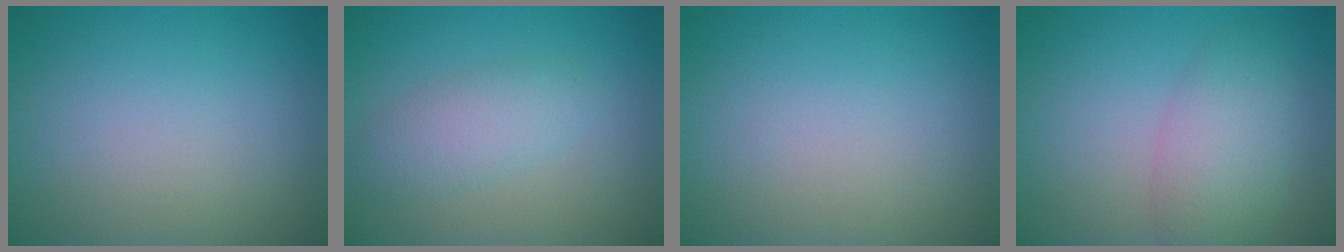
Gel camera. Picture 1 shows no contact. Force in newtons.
{"total": 2.8, "press": 2.8, "slide": 0.1}
{"total": 0.0}
{"total": 4.4, "press": 4.3, "slide": 0.2}